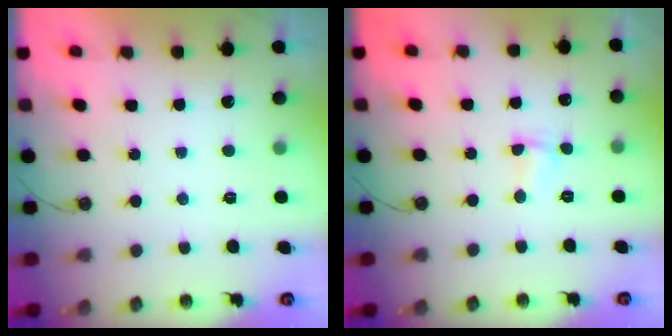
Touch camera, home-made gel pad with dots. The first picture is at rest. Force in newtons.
{"total": 2.0, "press": 1.9, "slide": 0.6}